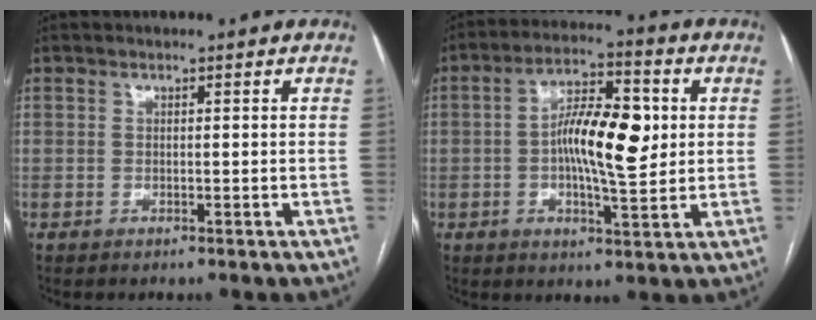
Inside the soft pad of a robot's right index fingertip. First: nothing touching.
{"total": 11.5, "force": [0.6, 3.4, 10.9], "torque": [-0.190, 0.016, 0.006]}